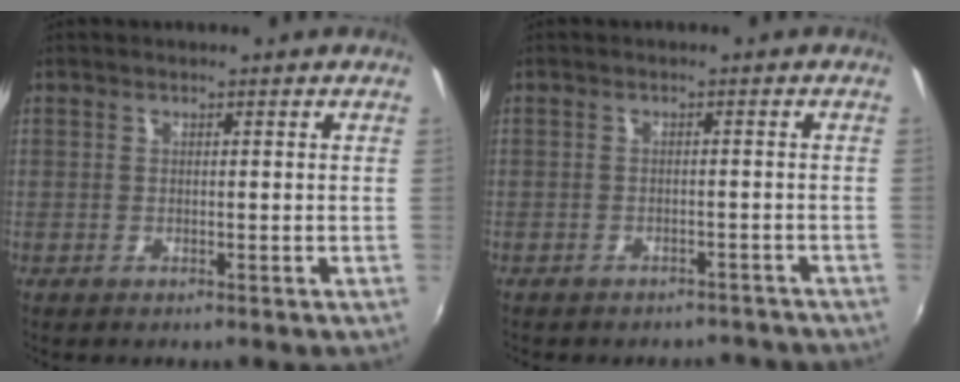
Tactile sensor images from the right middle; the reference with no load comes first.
{"total": 6.9, "force": [-6.2, 2.7, 1.6], "torque": [-0.035, 0.003, -0.068]}